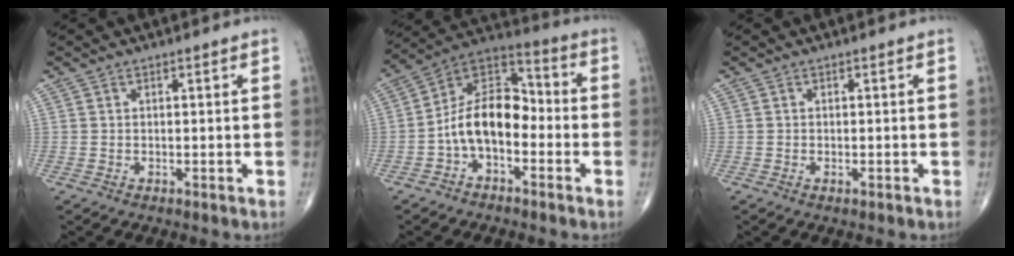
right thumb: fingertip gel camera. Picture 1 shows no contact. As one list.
[{"total": 12.4, "force": [-3.0, 7.5, 9.5], "torque": [-0.142, 0.056, -0.068]}, {"total": 0.5, "force": [-0.3, 0.1, 0.4], "torque": [-0.007, 0.000, -0.006]}]